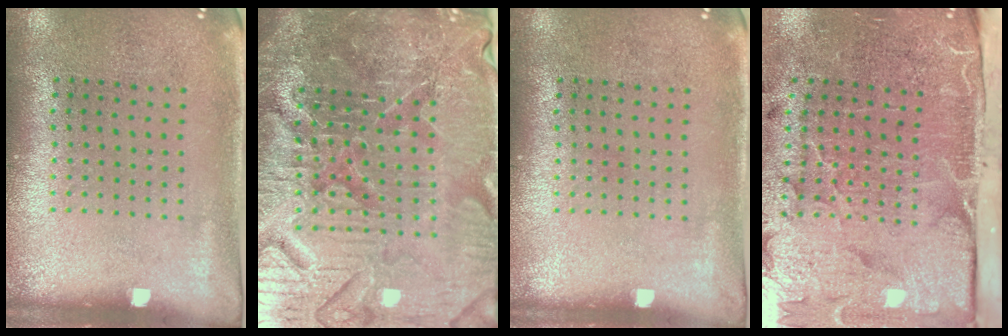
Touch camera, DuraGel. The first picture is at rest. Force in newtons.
{"total": 6.7, "press": 6.0, "slide": 2.9}
{"total": 0.0}
{"total": 5.1, "press": 3.8, "slide": 3.3}